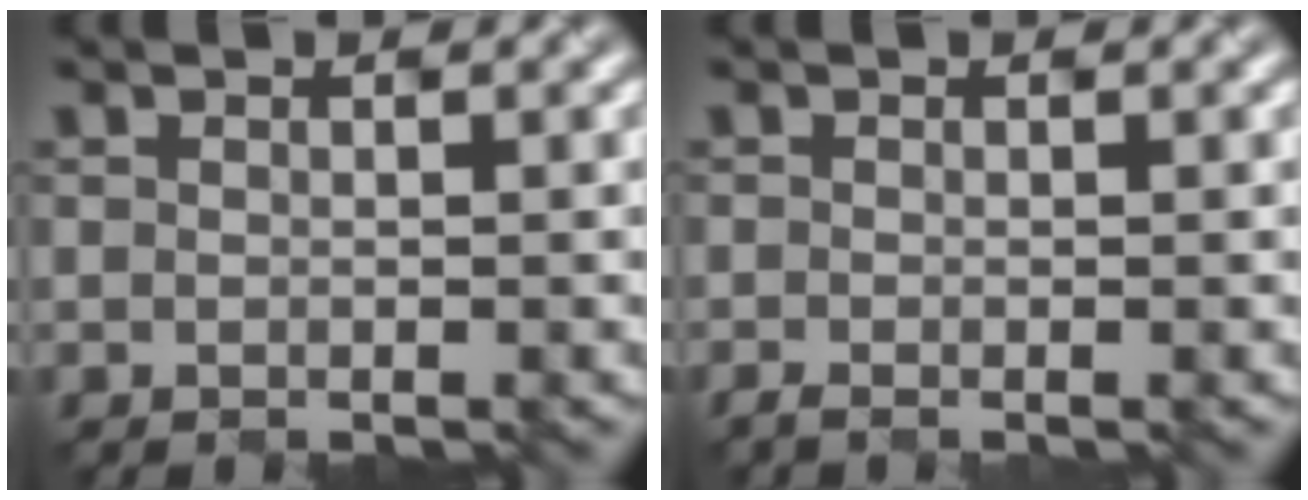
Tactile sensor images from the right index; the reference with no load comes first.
{"total": 0.5, "force": [-0.4, -0.1, 0.4], "torque": [-0.007, 0.006, -0.006]}